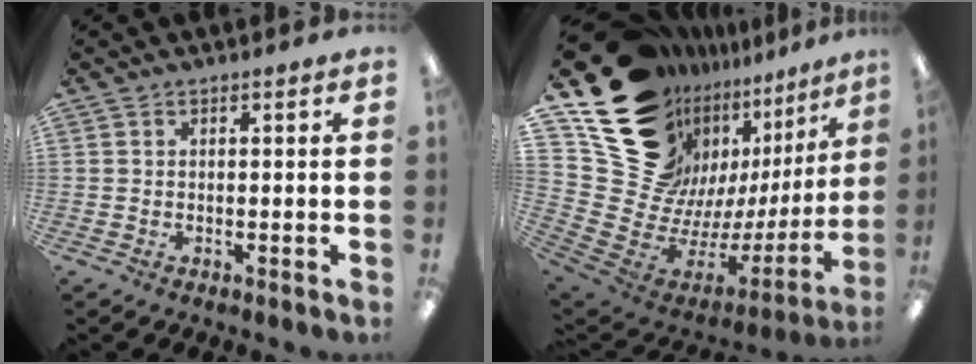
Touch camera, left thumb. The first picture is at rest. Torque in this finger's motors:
{"motor_torque": [0.75, 0.90, 1.34, -1.45, 0.32]}